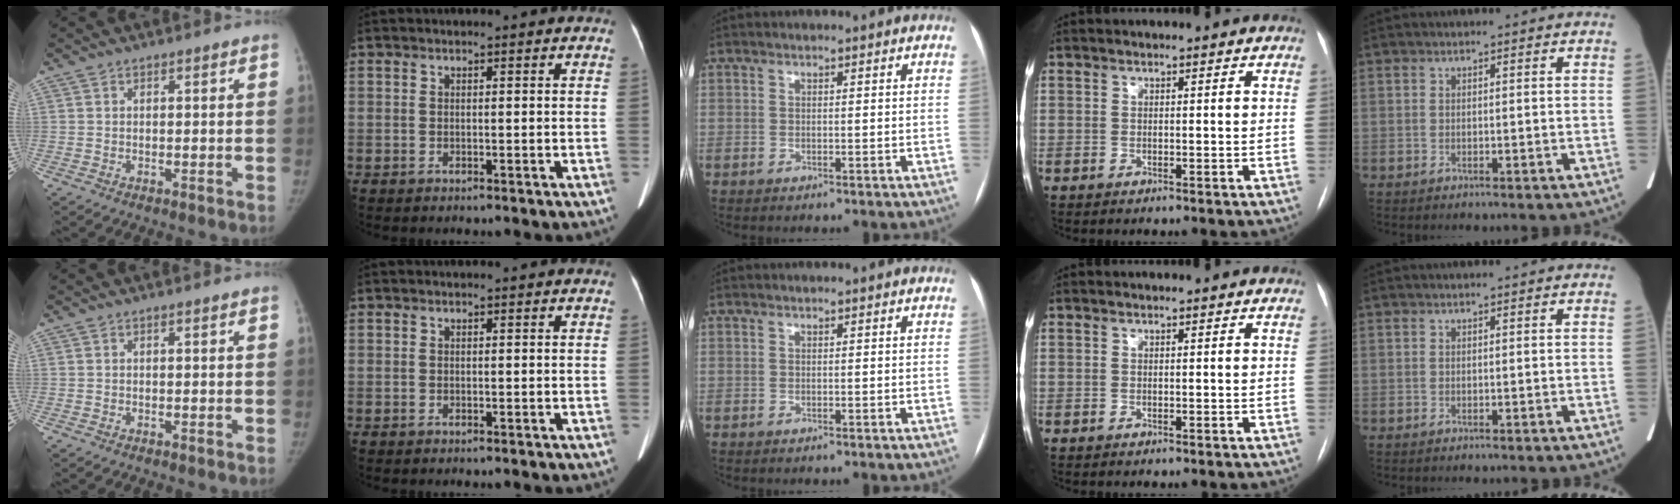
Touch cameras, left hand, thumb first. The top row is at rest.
{}